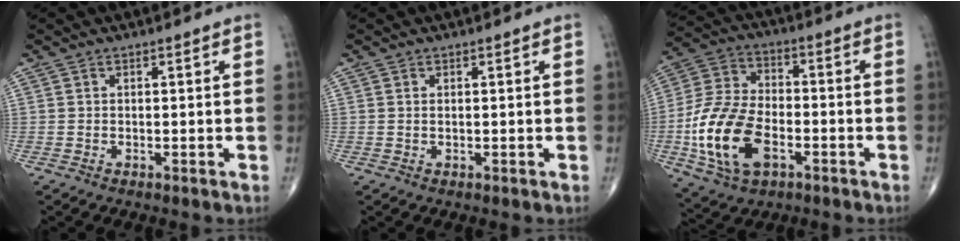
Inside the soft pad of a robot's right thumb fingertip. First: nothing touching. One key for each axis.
{"total": 0.0}
{"total": 17.2, "fx": -5.1, "fy": 10.2, "fz": 13.0, "tx": -0.253, "ty": 0.019, "tz": -0.095}